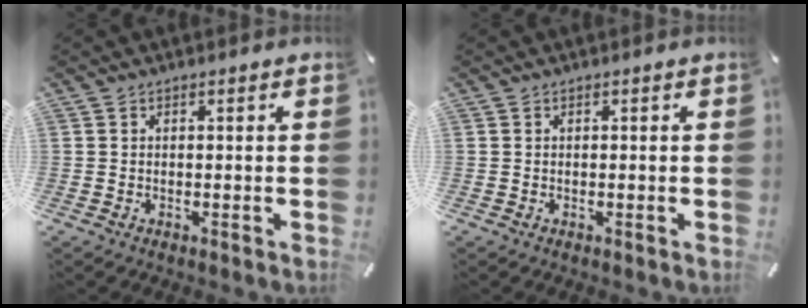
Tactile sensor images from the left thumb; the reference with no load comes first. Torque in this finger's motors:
{"motor_torque": [0.13, 0.13, -0.02, 0.02, 0.00]}